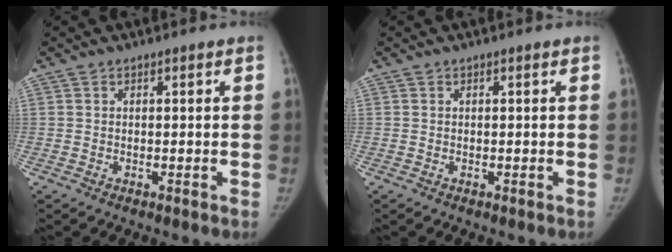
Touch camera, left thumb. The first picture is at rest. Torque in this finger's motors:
{"motor_torque": [0.07, -0.02, 0.07, -0.35, 0.02]}